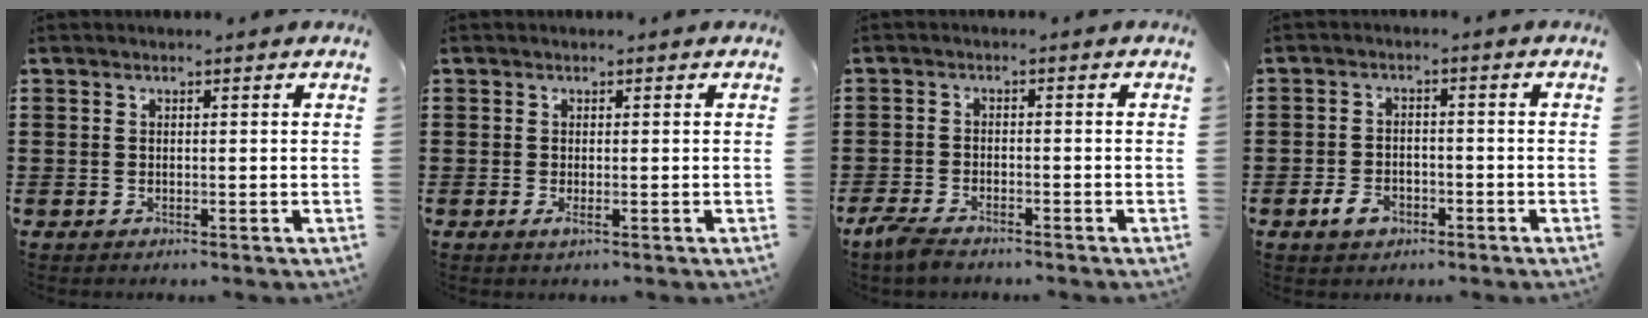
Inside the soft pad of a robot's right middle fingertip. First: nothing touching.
{"total": 1.0, "force": [0.0, 0.1, 1.0], "torque": [-0.018, -0.001, 0.000]}
{"total": 2.9, "force": [-2.5, 0.8, 1.2], "torque": [-0.044, -0.004, -0.056]}
{"total": 3.1, "force": [-1.9, 1.8, 1.7], "torque": [-0.032, 0.002, -0.036]}